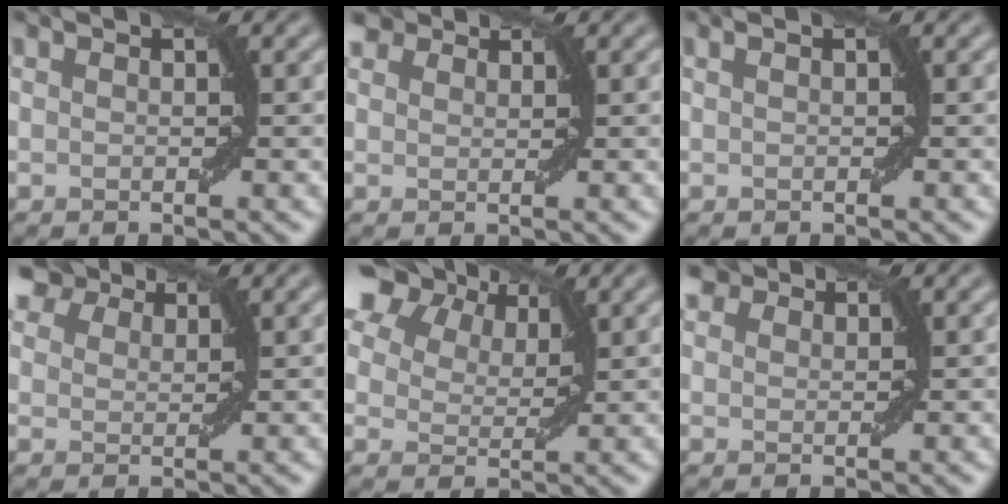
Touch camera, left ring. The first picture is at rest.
{"total": 2.1, "force": [1.8, 1.0, 0.6], "torque": [-0.011, 0.003, 0.031]}
{"total": 0.6, "force": [0.2, 0.0, 0.6], "torque": [-0.013, 0.008, 0.003]}
{"total": 5.7, "force": [4.5, 2.7, 2.2], "torque": [-0.061, 0.011, 0.078]}
{"total": 9.9, "force": [6.3, 5.6, 5.1], "torque": [-0.127, 0.034, 0.105]}
{"total": 2.1, "force": [1.9, 0.9, 0.5], "torque": [-0.012, 0.007, 0.033]}